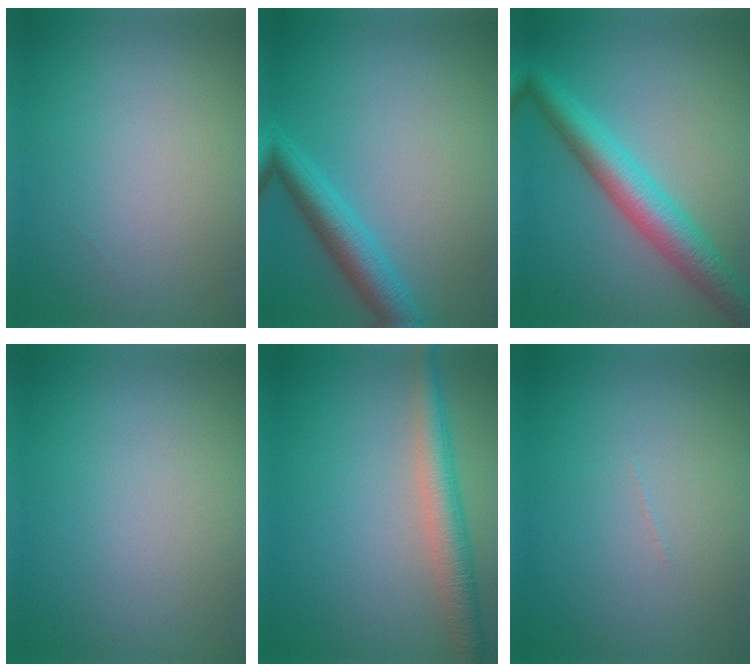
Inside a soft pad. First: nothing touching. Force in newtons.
{"total": 4.0, "press": 4.0, "slide": 0.1}
{"total": 6.1, "press": 6.1, "slide": 0.2}
{"total": 0.0}
{"total": 4.1, "press": 4.1, "slide": 0.1}
{"total": 0.0}